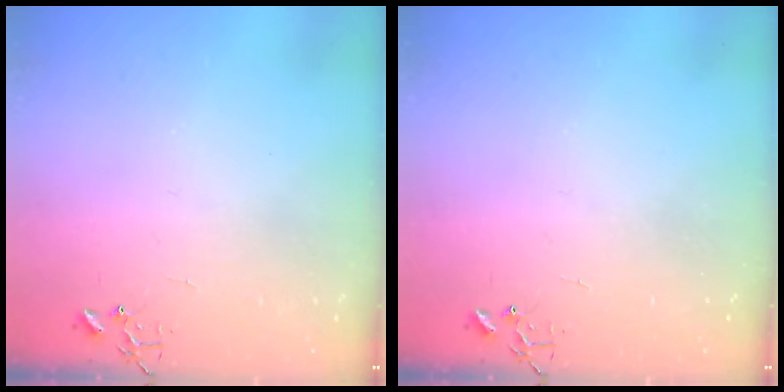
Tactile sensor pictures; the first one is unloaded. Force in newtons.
{"total": 0.0}